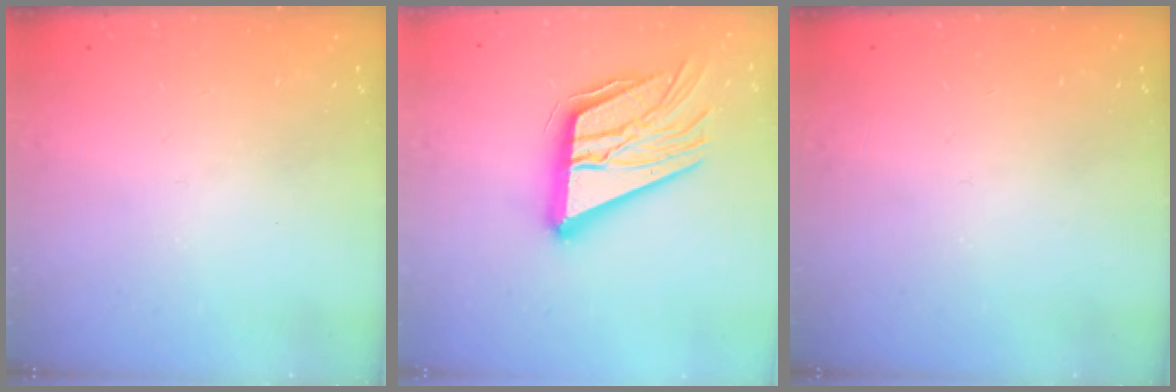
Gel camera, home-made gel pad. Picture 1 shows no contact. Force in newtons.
{"total": 21.6, "press": 21.5, "slide": 2.3}
{"total": 0.0}